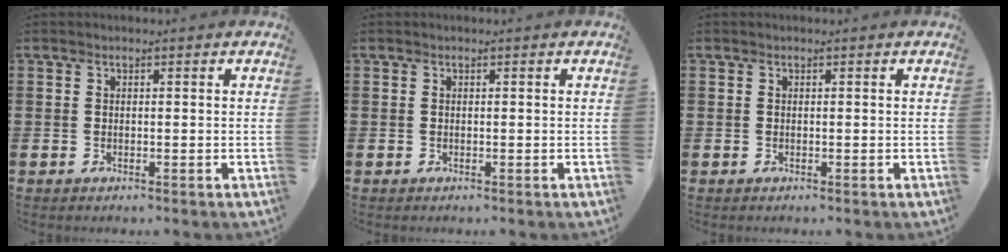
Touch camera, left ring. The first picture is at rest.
{"total": 0.0}
{"total": 0.0}